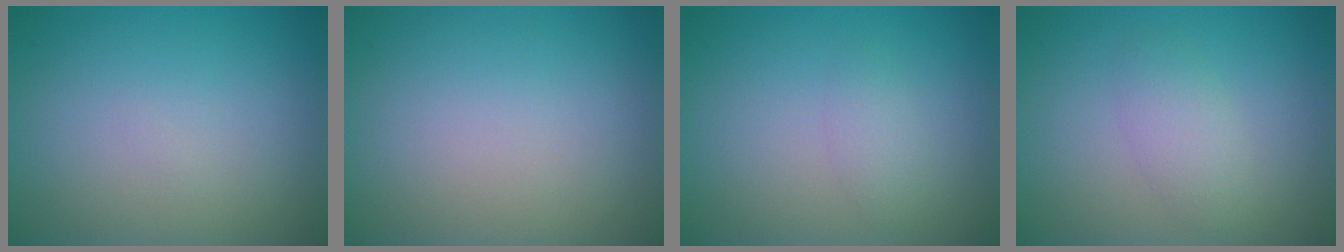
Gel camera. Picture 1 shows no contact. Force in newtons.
{"total": 0.0}
{"total": 1.2, "press": 1.2, "slide": 0.1}
{"total": 2.1, "press": 2.1, "slide": 0.1}